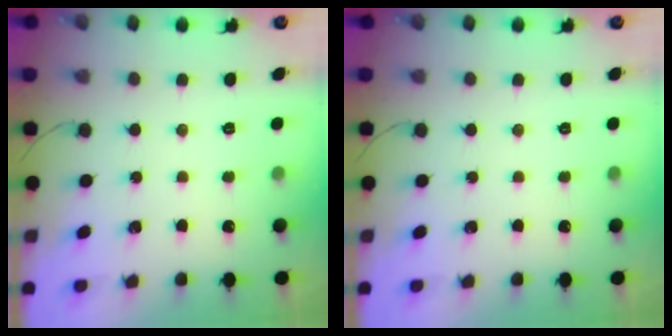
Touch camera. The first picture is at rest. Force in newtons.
{"total": 0.0}